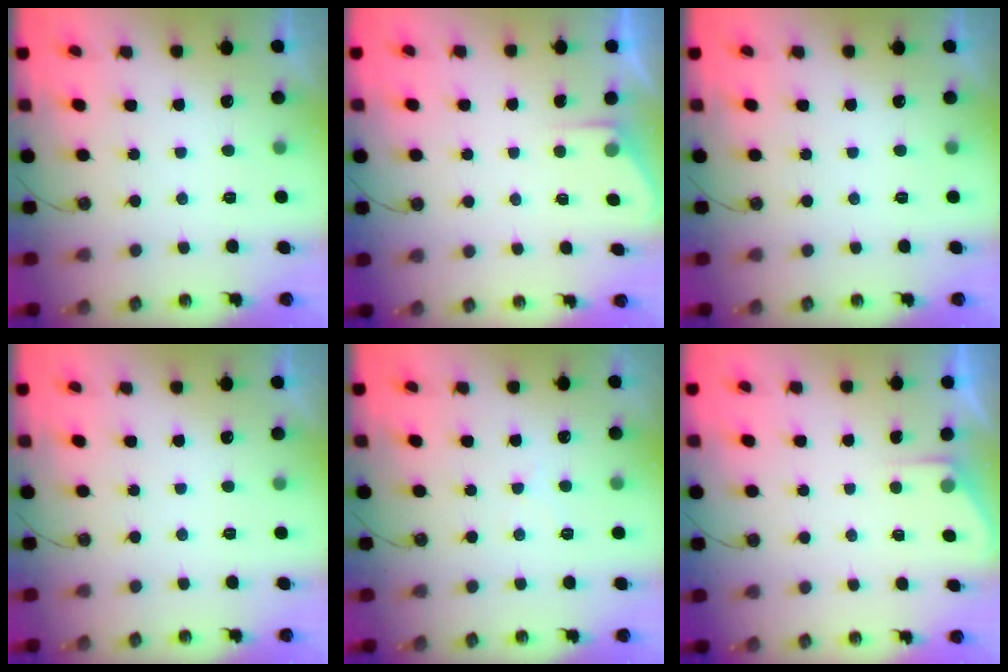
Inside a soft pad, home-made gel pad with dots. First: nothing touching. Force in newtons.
{"total": 2.7, "press": 2.6, "slide": 0.4}
{"total": 0.0}
{"total": 0.0}
{"total": 6.0, "press": 6.0, "slide": 0.9}
{"total": 2.7, "press": 2.6, "slide": 0.4}